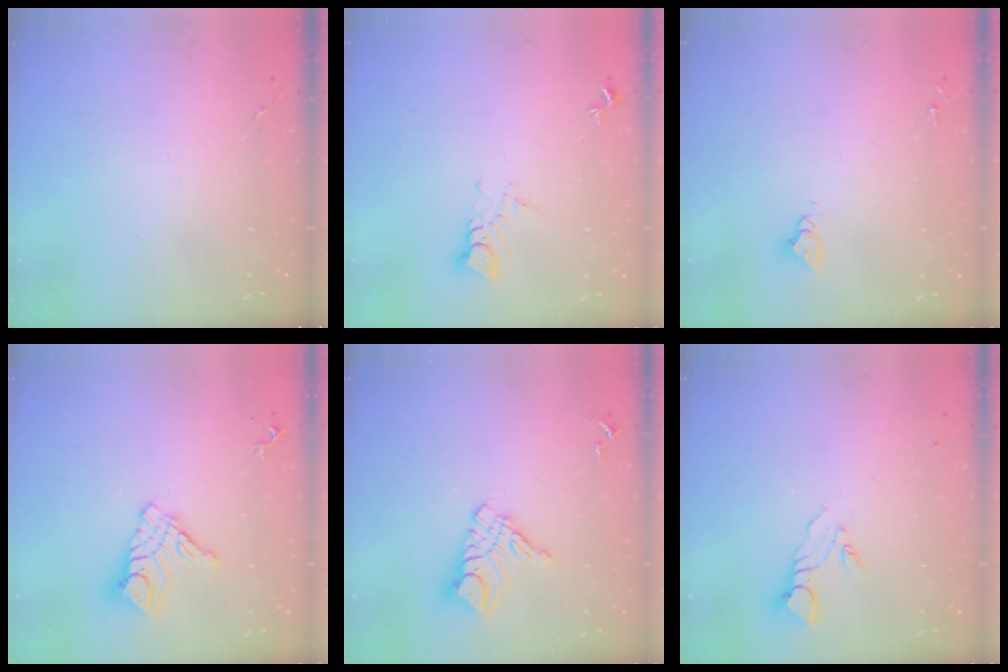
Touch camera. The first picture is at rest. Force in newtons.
{"total": 3.8, "press": 3.7, "slide": 0.2}
{"total": 4.8, "press": 4.8, "slide": 0.3}
{"total": 11.5, "press": 11.4, "slide": 0.8}
{"total": 12.1, "press": 12.0, "slide": 1.1}
{"total": 4.2, "press": 4.2, "slide": 0.1}